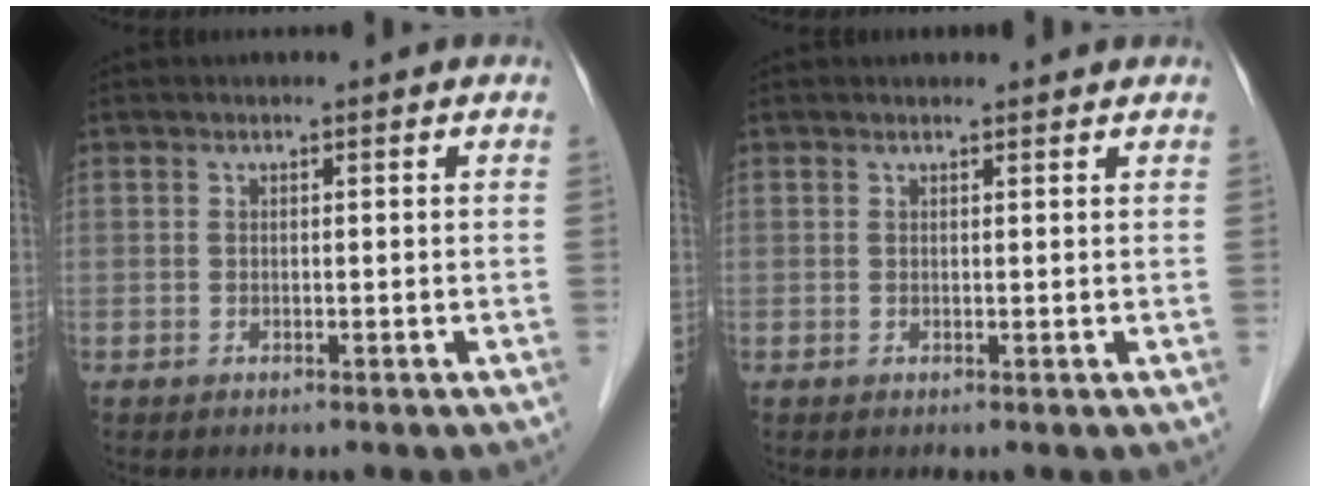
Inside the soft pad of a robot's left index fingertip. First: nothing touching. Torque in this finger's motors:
{"motor_torque": [0.24, -0.11, 0.00, -0.01]}